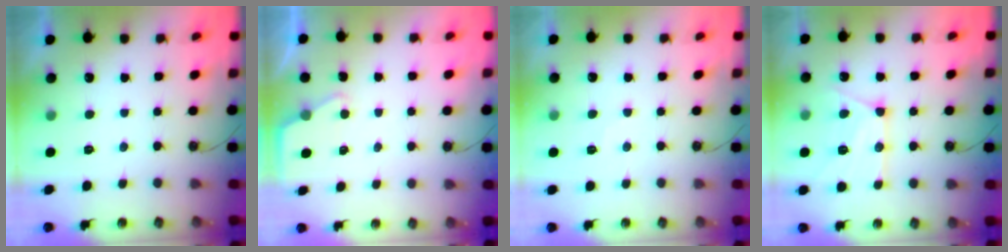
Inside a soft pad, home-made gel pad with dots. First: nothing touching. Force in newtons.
{"total": 3.1, "press": 3.0, "slide": 0.4}
{"total": 5.2, "press": 5.2, "slide": 0.7}
{"total": 12.0, "press": 11.9, "slide": 1.1}